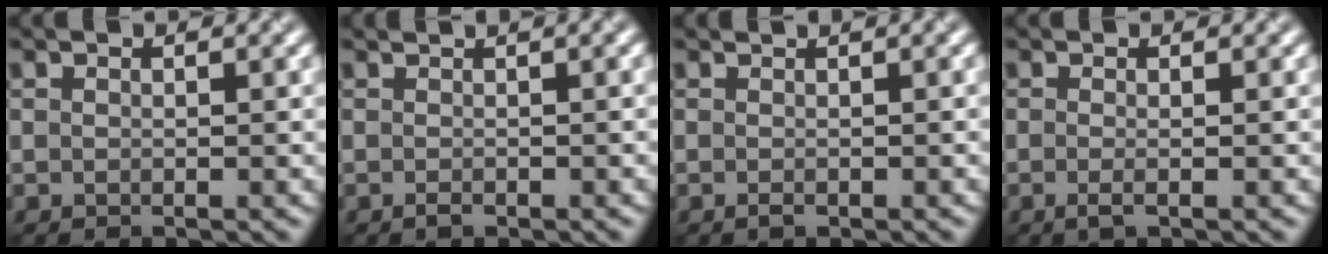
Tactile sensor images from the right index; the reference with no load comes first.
{"total": 1.4, "force": [-0.1, 0.4, 1.3], "torque": [-0.018, 0.004, -0.002]}
{"total": 1.1, "force": [-0.1, 0.3, 1.0], "torque": [-0.017, 0.004, -0.001]}
{"total": 1.3, "force": [-0.3, 0.4, 1.2], "torque": [-0.022, -0.006, -0.008]}